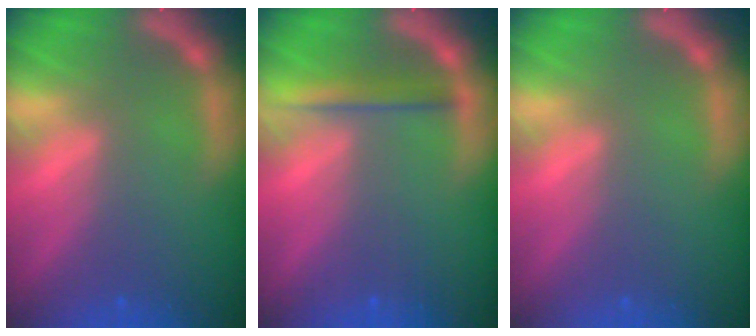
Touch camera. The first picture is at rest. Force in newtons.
{"total": 2.5}
{"total": 0.0}